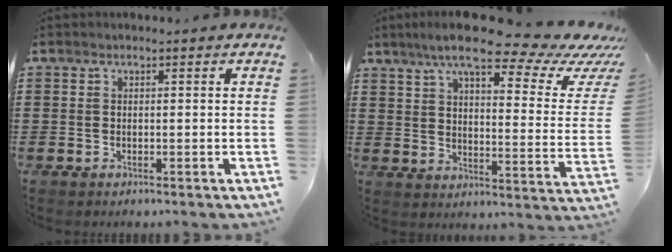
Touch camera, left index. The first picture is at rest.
{"total": 12.7, "force": [9.6, 1.3, 8.1], "torque": [-0.159, -0.052, 0.155]}